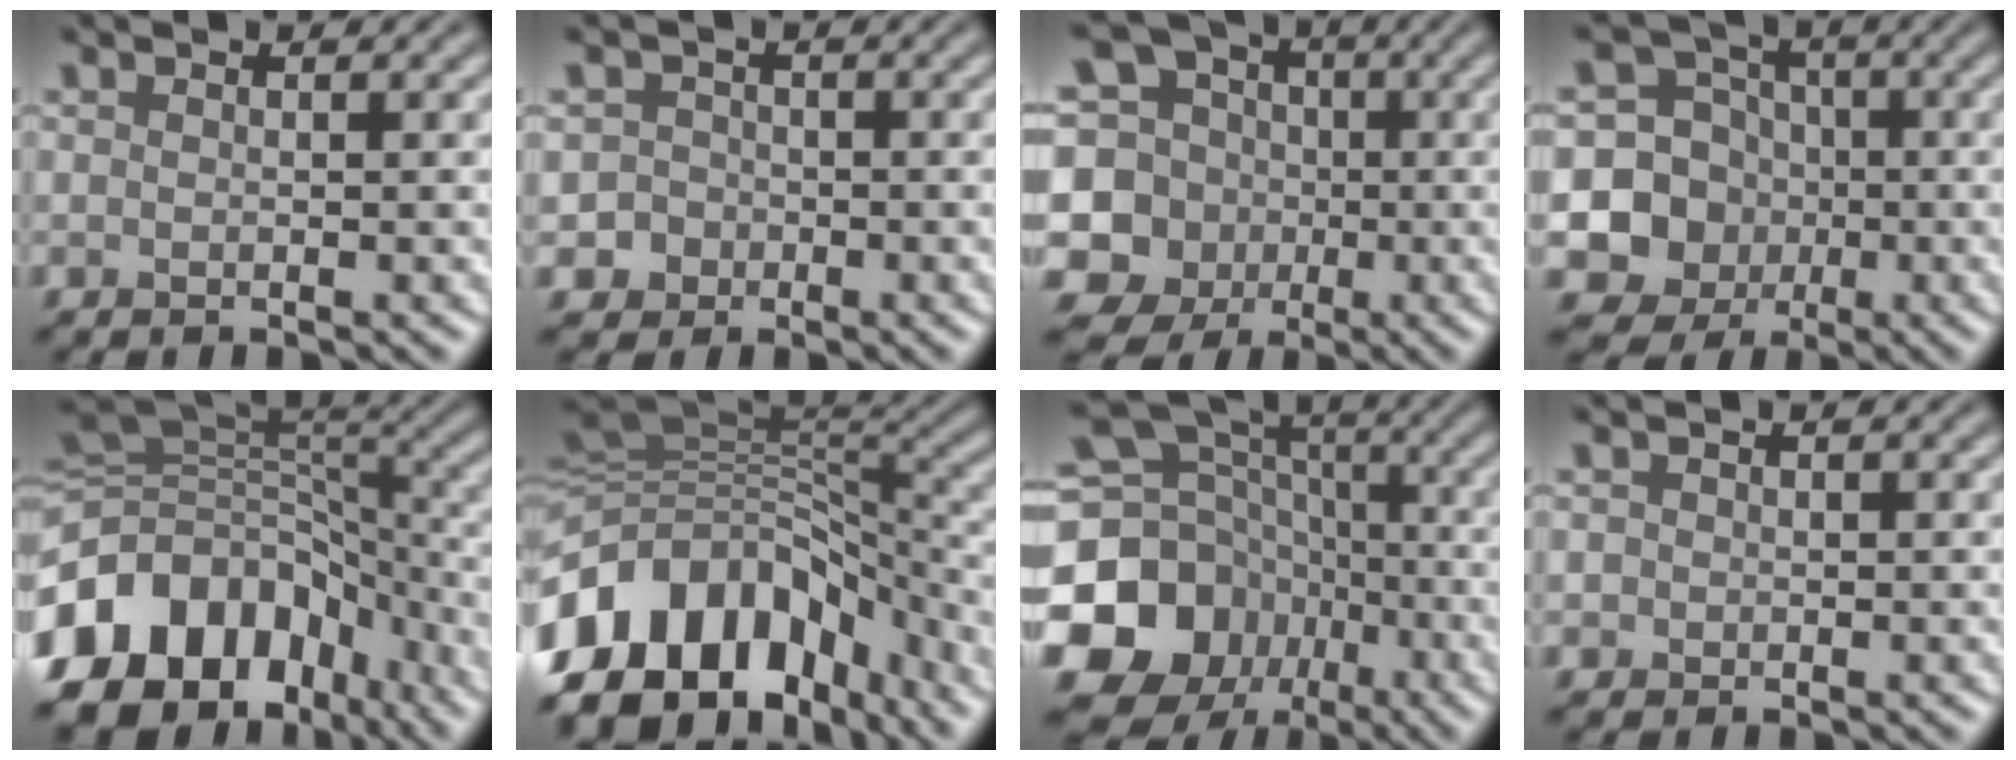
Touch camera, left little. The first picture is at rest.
{"total": 2.8, "force": [-1.3, 2.5, 0.1], "torque": [0.030, 0.003, -0.026]}
{"total": 14.5, "force": [-0.6, 13.6, 5.0], "torque": [-0.139, 0.014, -0.035]}
{"total": 9.9, "force": [-2.3, 9.4, 2.2], "torque": [-0.045, -0.003, -0.059]}
{"total": 16.3, "force": [-7.1, 11.5, 9.1], "torque": [-0.212, -0.006, -0.117]}
{"total": 15.3, "force": [-7.4, 9.9, 9.1], "torque": [-0.200, 0.007, -0.122]}
{"total": 16.8, "force": [-5.6, 14.4, 6.4], "torque": [-0.154, -0.013, -0.119]}
{"total": 0.9, "force": [0.0, 0.9, 0.1], "torque": [0.007, -0.001, -0.002]}